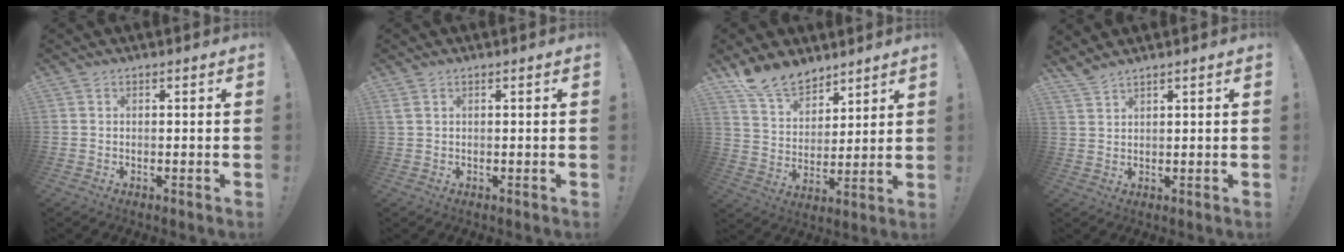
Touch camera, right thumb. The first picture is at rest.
{"total": 1.0, "force": [0.5, 0.2, 0.8], "torque": [-0.020, 0.000, 0.010]}
{"total": 13.4, "force": [11.0, 6.7, 3.7], "torque": [-0.073, -0.077, 0.212]}
{"total": 3.0, "force": [2.8, -0.2, 1.0], "torque": [-0.025, -0.017, 0.052]}